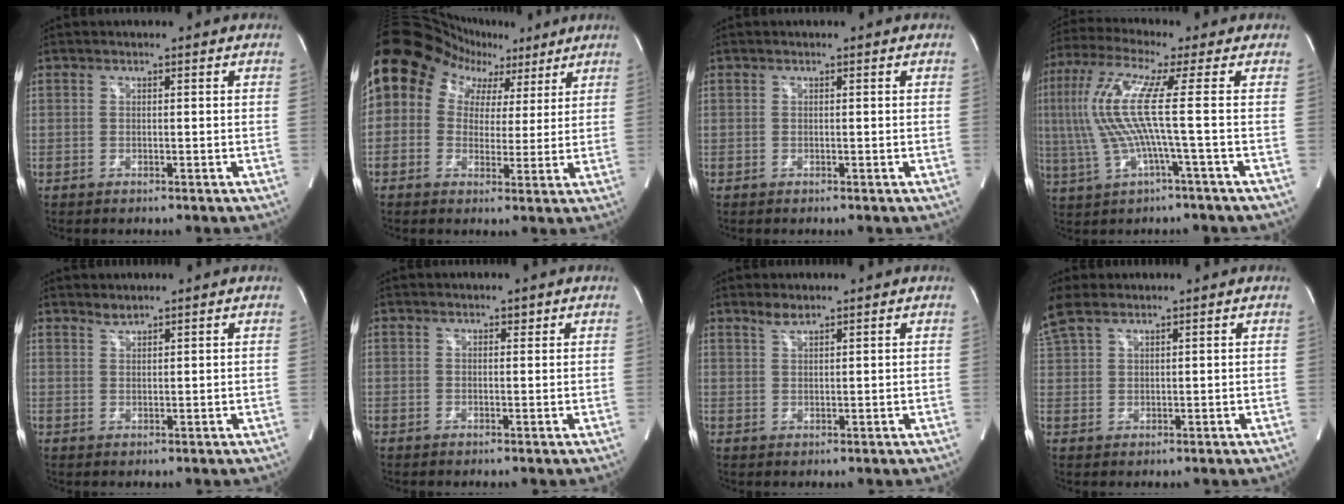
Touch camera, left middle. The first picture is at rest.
{"total": 15.7, "force": [7.5, 12.3, 6.3], "torque": [-0.120, 0.076, 0.119]}
{"total": 0.0}
{"total": 12.4, "force": [0.4, -0.8, 12.4], "torque": [-0.271, 0.016, 0.005]}
{"total": 1.3, "force": [1.3, 0.1, 0.1], "torque": [-0.003, -0.001, 0.027]}
{"total": 0.7, "force": [0.6, 0.4, 0.3], "torque": [-0.006, 0.001, 0.007]}
{"total": 1.7, "force": [1.6, 0.3, 0.7], "torque": [-0.016, 0.003, 0.034]}
{"total": 5.5, "force": [4.6, 1.8, 2.5], "torque": [-0.071, 0.016, 0.106]}